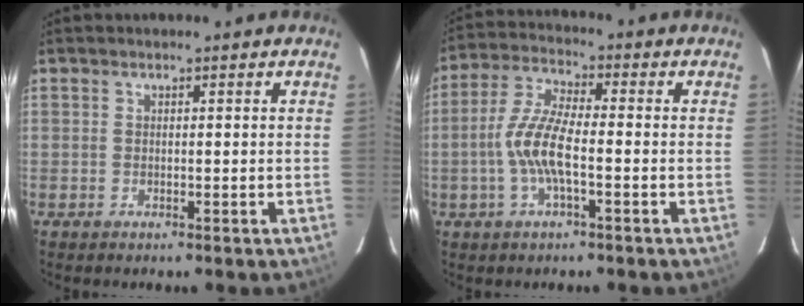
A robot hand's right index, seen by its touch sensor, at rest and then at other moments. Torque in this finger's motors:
{"motor_torque": [1.10, -0.86, 0.77, 0.21]}